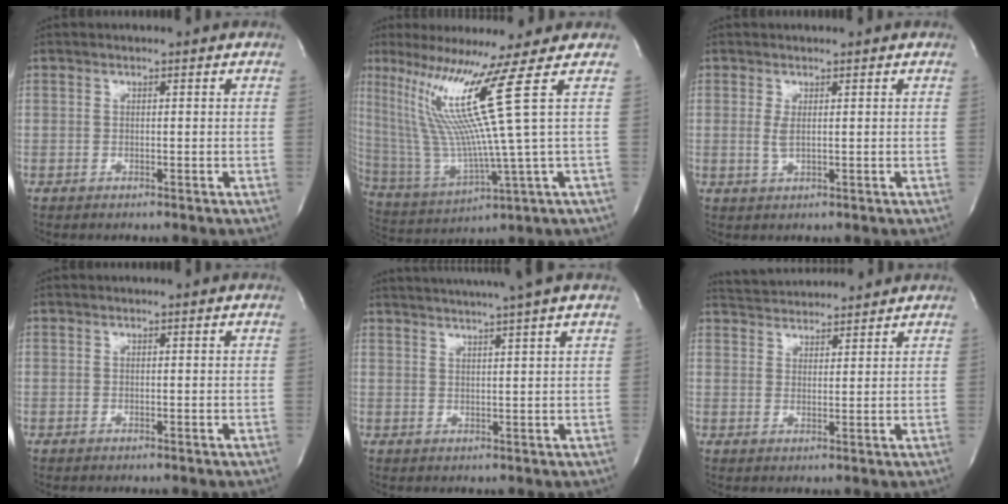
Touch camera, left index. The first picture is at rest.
{"total": 14.3, "force": [6.1, -3.7, 12.4], "torque": [-0.235, -0.017, 0.111]}
{"total": 1.7, "force": [0.3, 0.3, 1.6], "torque": [-0.042, -0.002, 0.014]}
{"total": 0.0}
{"total": 10.9, "force": [9.2, -1.5, 5.7], "torque": [-0.097, 0.002, 0.114]}
{"total": 7.1, "force": [7.0, 0.8, 1.2], "torque": [-0.028, 0.022, 0.111]}